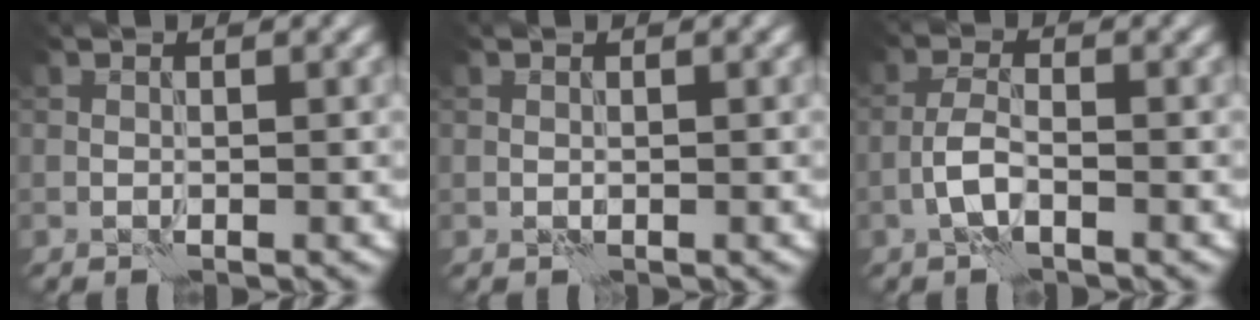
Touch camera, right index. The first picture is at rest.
{"total": 0.0}
{"total": 2.2, "force": [-1.2, 0.7, 1.8], "torque": [-0.040, 0.008, -0.029]}